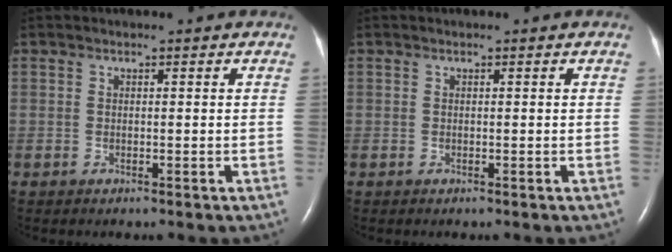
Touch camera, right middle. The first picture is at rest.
{"total": 0.0}